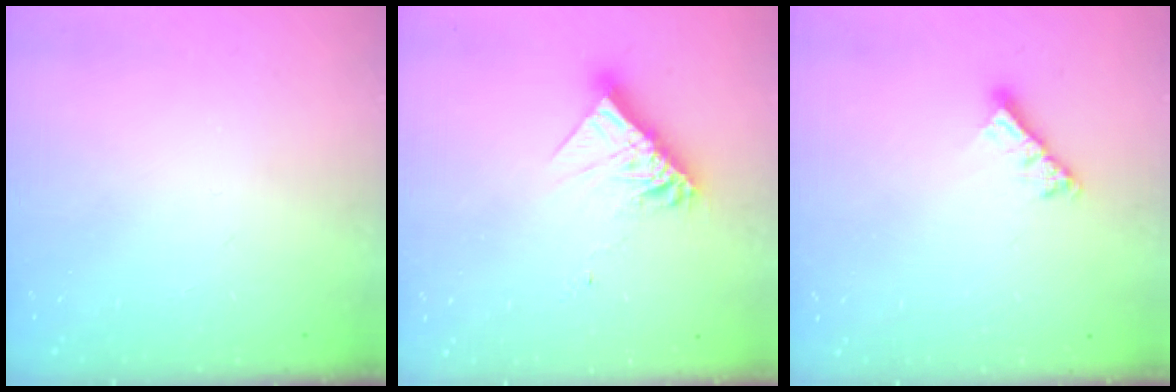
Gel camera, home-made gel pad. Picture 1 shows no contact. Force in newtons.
{"total": 12.1, "press": 12.0, "slide": 1.1}
{"total": 6.0, "press": 6.0, "slide": 0.7}